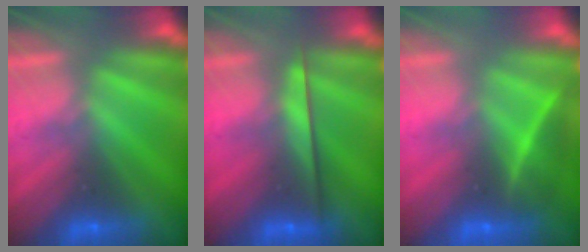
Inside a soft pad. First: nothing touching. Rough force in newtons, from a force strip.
{"total": 2.4}
{"total": 1.8}